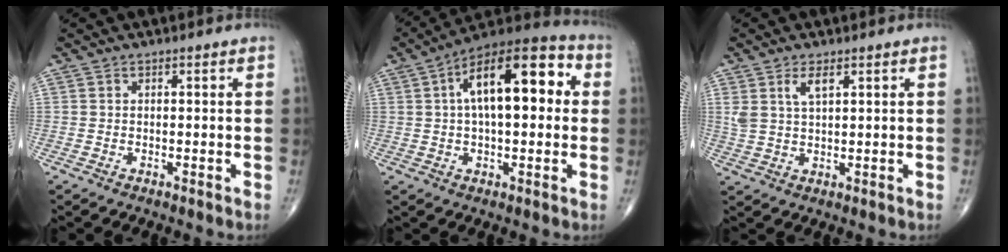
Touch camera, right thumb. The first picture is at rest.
{"total": 18.3, "force": [3.5, 8.3, 16.0], "torque": [-0.227, 0.033, 0.043]}
{"total": 4.2, "force": [2.1, 1.6, 3.2], "torque": [-0.065, -0.005, 0.047]}